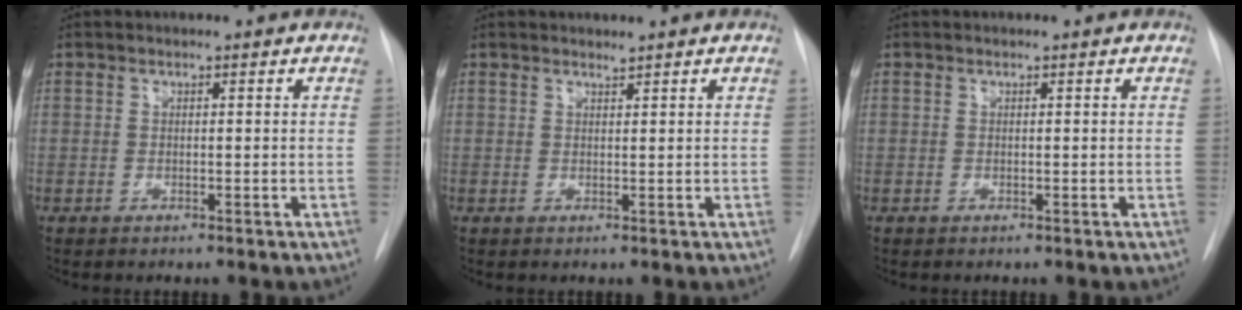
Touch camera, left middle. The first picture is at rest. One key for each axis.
{"total": 0.7, "fx": 0.7, "fy": -0.1, "fz": 0.1, "tx": -0.010, "ty": 0.000, "tz": 0.014}
{"total": 0.0}